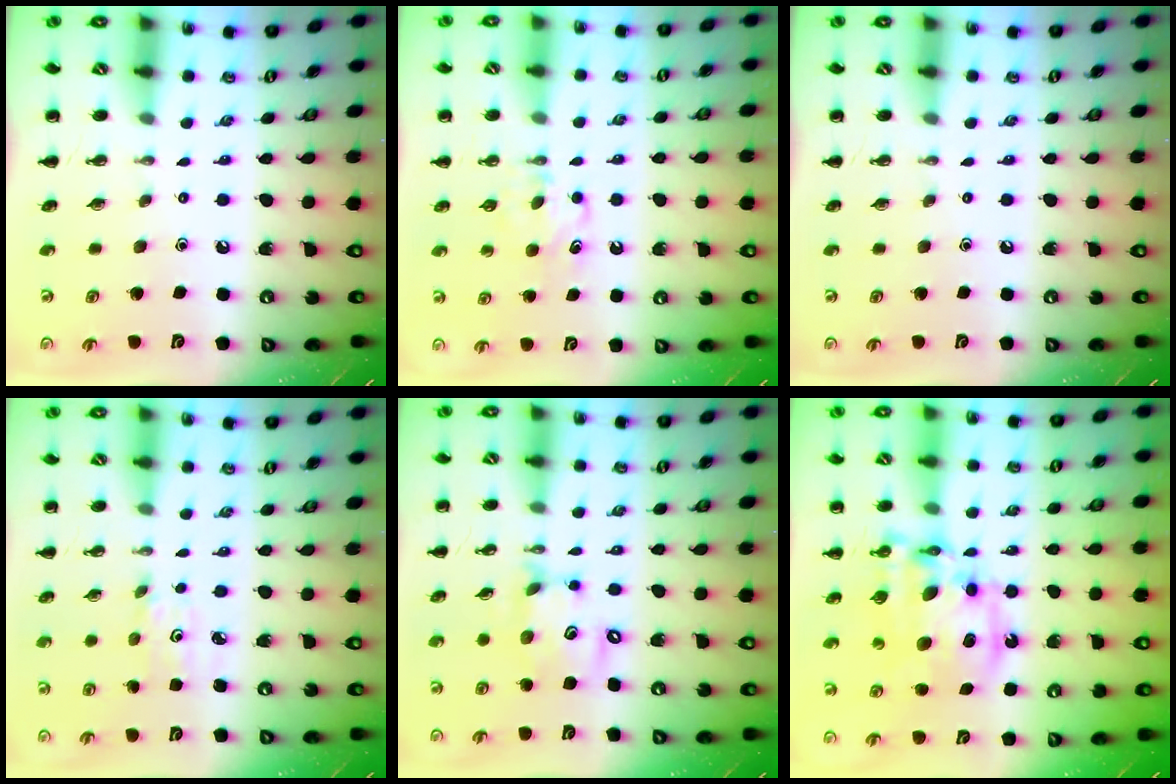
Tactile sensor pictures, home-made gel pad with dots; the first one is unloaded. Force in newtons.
{"total": 5.2, "press": 5.0, "slide": 1.6}
{"total": 0.0}
{"total": 2.6, "press": 2.5, "slide": 0.8}
{"total": 12.0, "press": 11.7, "slide": 2.8}
{"total": 14.6, "press": 14.1, "slide": 3.6}